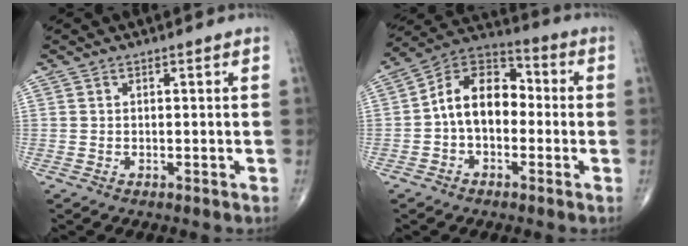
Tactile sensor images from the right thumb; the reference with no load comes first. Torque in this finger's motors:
{"motor_torque": [0.21, 0.25, 0.22, -0.20, 0.23]}